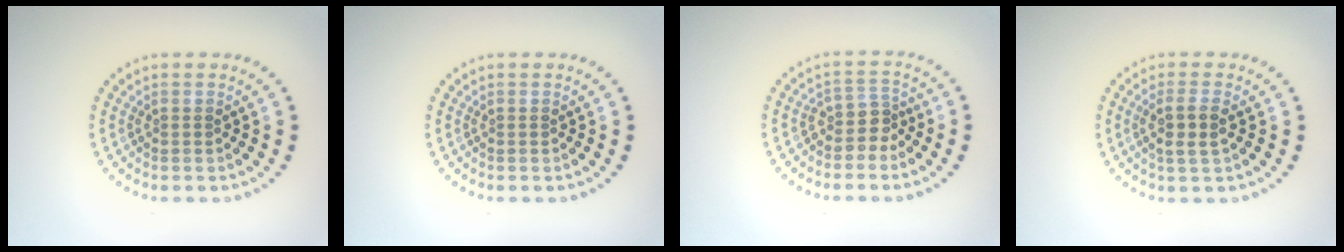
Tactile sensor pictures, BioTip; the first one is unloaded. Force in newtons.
{"total": 0.0}
{"total": 2.3, "press": 1.7, "slide": 1.6}
{"total": 2.4, "press": 2.2, "slide": 0.9}